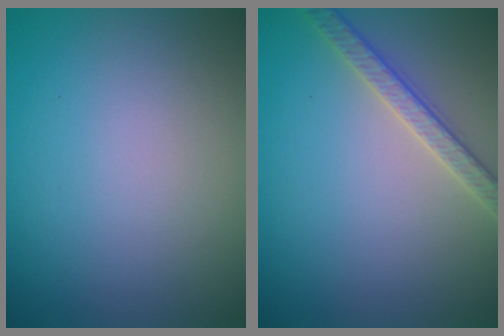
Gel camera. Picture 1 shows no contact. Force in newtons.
{"total": 2.7, "press": 2.7, "slide": 0.1}